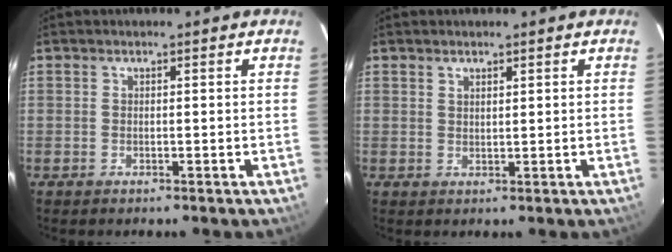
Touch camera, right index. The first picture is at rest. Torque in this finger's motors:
{"motor_torque": [-0.24, 0.05, -0.10, 0.00]}